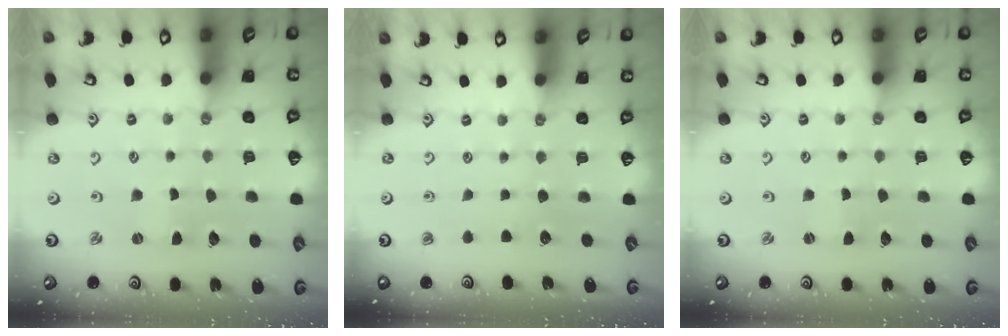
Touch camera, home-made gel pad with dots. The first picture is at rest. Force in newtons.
{"total": 0.0}
{"total": 0.0}